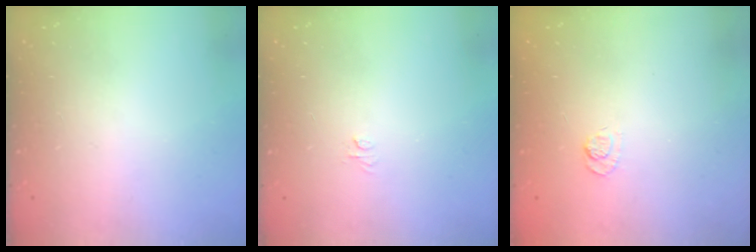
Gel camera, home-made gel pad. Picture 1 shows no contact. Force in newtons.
{"total": 3.1, "press": 3.0, "slide": 0.3}
{"total": 3.6, "press": 3.3, "slide": 1.4}